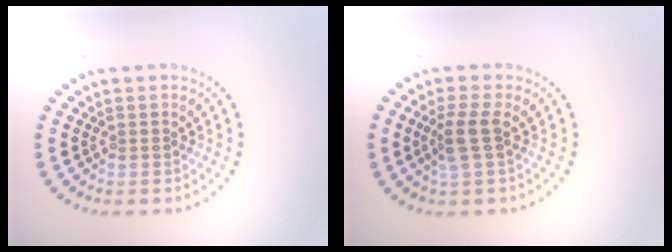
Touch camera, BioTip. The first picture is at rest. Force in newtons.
{"total": 2.5, "press": 1.9, "slide": 1.5}